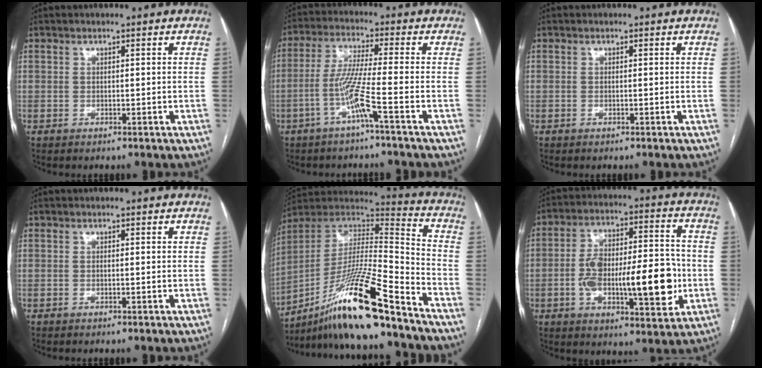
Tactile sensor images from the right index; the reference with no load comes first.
{"total": 6.9, "force": [-3.1, -1.3, 6.0], "torque": [-0.124, 0.002, -0.066]}
{"total": 0.0}
{"total": 0.0}
{"total": 20.6, "force": [-15.0, 0.1, 14.2], "torque": [-0.273, -0.005, -0.272]}
{"total": 17.4, "force": [-3.2, 5.3, 16.3], "torque": [-0.265, 0.020, -0.043]}